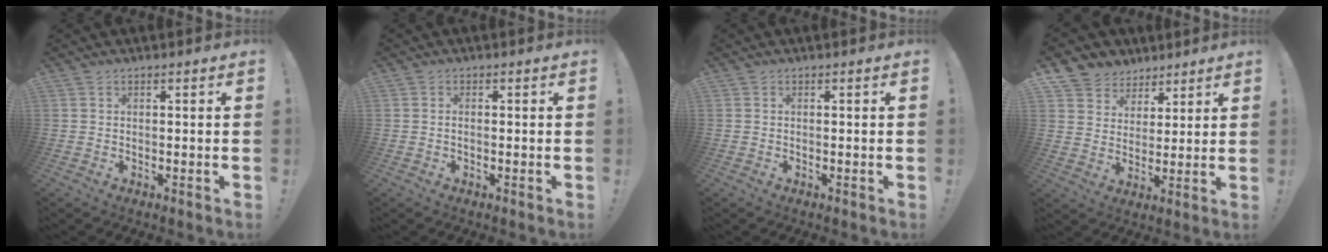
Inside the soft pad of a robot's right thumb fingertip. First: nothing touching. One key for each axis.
{"total": 0.9, "fx": -0.4, "fy": 0.3, "fz": 0.7, "tx": -0.015, "ty": 0.001, "tz": -0.006}
{"total": 0.0}
{"total": 7.3, "fx": 4.5, "fy": 5.7, "fz": 0.3, "tx": -0.006, "ty": -0.035, "tz": 0.092}